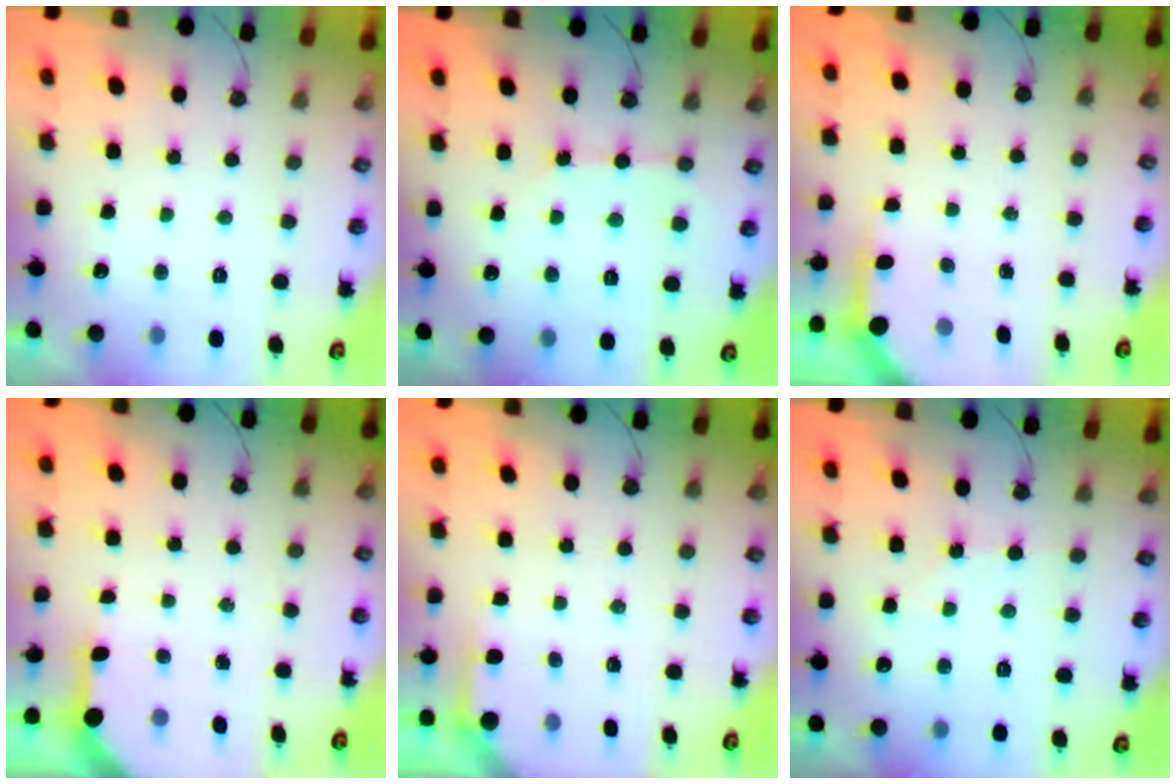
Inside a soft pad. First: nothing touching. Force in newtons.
{"total": 2.1, "press": 2.0, "slide": 0.3}
{"total": 4.0, "press": 4.0, "slide": 0.3}
{"total": 3.5, "press": 3.5, "slide": 0.3}
{"total": 1.7, "press": 1.7, "slide": 0.2}
{"total": 4.0, "press": 3.9, "slide": 0.6}